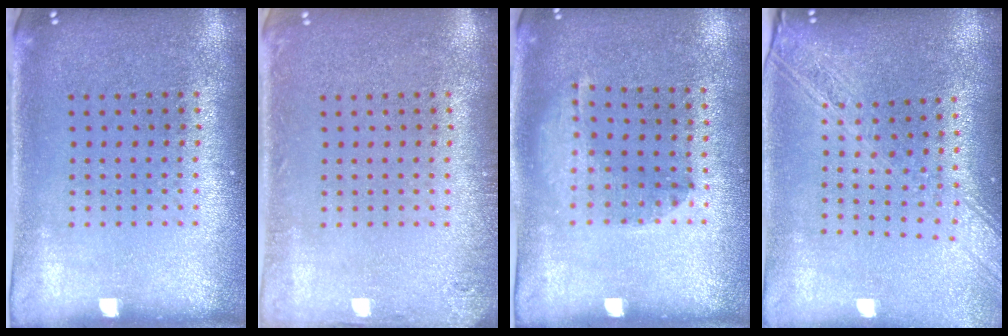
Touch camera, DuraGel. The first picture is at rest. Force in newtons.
{"total": 1.2, "press": 1.2, "slide": 0.1}
{"total": 1.0, "press": 1.0, "slide": 0.2}
{"total": 2.1, "press": 1.8, "slide": 1.1}